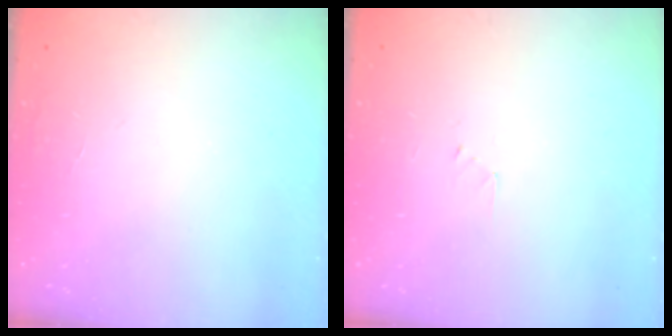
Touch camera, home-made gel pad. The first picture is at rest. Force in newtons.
{"total": 4.2, "press": 4.2, "slide": 0.6}